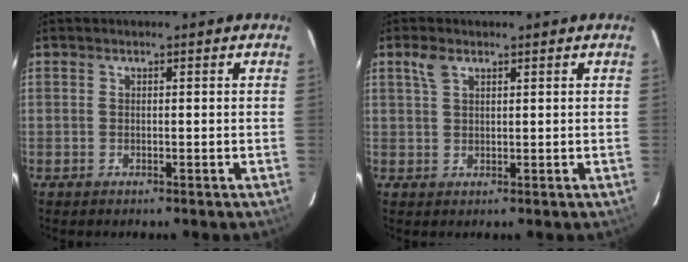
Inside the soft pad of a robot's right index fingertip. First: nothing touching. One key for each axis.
{"total": 2.6, "fx": 1.6, "fy": 1.3, "fz": 1.6, "tx": -0.034, "ty": 0.006, "tz": 0.033}